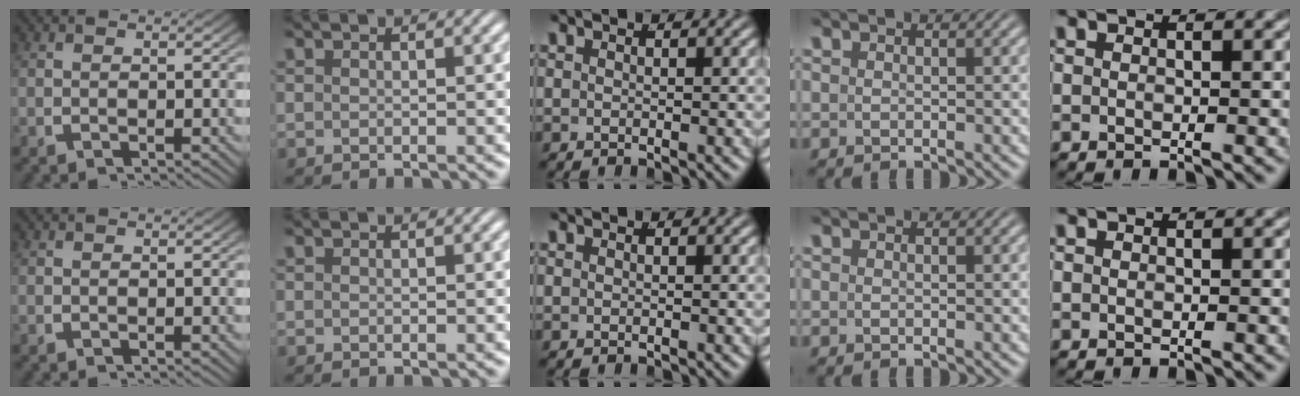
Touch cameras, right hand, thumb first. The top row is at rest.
{}